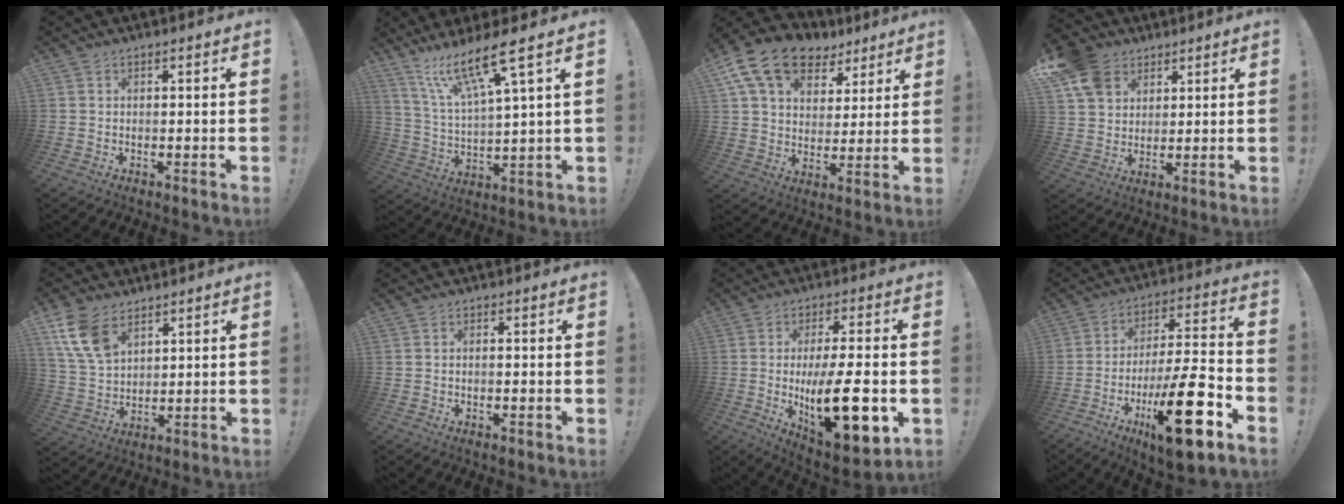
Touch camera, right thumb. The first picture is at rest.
{"total": 14.8, "force": [9.9, 1.5, 10.8], "torque": [-0.202, -0.052, 0.160]}
{"total": 17.4, "force": [10.4, 10.8, 8.8], "torque": [-0.148, -0.056, 0.192]}
{"total": 11.3, "force": [6.0, 8.8, 4.0], "torque": [-0.064, -0.029, 0.121]}
{"total": 11.8, "force": [6.9, 7.1, 6.5], "torque": [-0.124, -0.022, 0.135]}
{"total": 0.7, "force": [-0.4, 0.1, 0.5], "torque": [-0.014, 0.003, -0.005]}
{"total": 19.3, "force": [-3.1, 7.0, 17.7], "torque": [-0.291, -0.006, -0.040]}
{"total": 22.1, "force": [-9.9, 5.8, 18.9], "torque": [-0.305, 0.057, -0.153]}